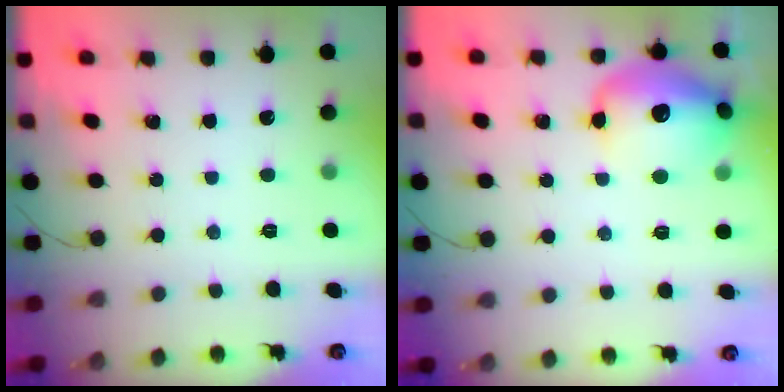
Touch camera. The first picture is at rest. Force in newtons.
{"total": 15.3, "press": 15.1, "slide": 2.7}